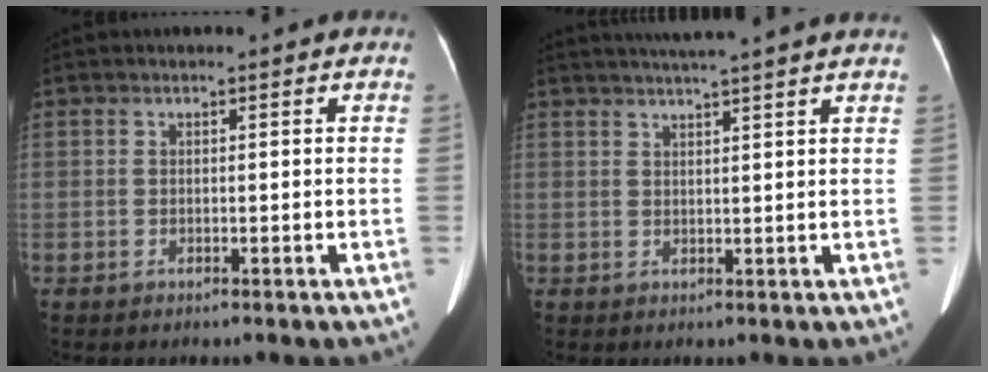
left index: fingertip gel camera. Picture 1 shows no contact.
{"total": 10.0, "force": [8.7, -0.8, 5.0], "torque": [-0.078, 0.025, 0.104]}